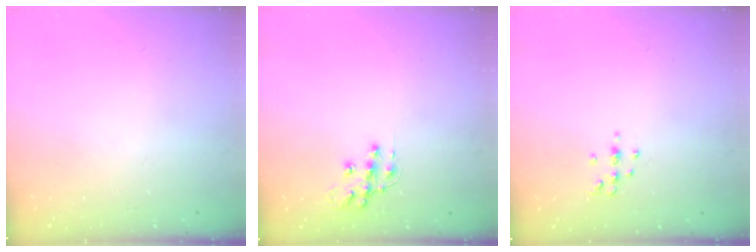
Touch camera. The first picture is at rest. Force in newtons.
{"total": 10.7, "press": 10.7, "slide": 0.7}
{"total": 4.8, "press": 4.4, "slide": 1.8}